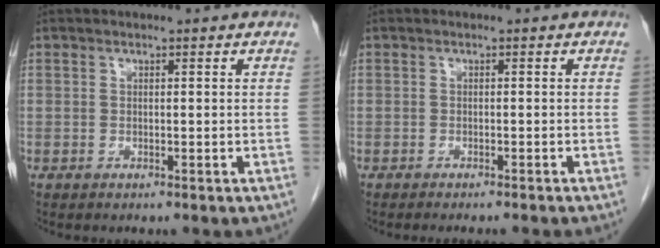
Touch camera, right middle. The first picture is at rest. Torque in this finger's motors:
{"motor_torque": [0.12, -0.03, 0.04, 0.03]}